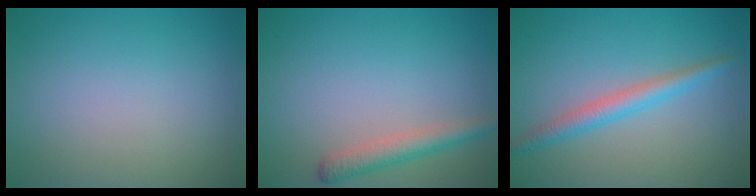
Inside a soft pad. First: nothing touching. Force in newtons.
{"total": 2.4, "press": 2.4, "slide": 0.1}
{"total": 2.6, "press": 2.6, "slide": 0.0}